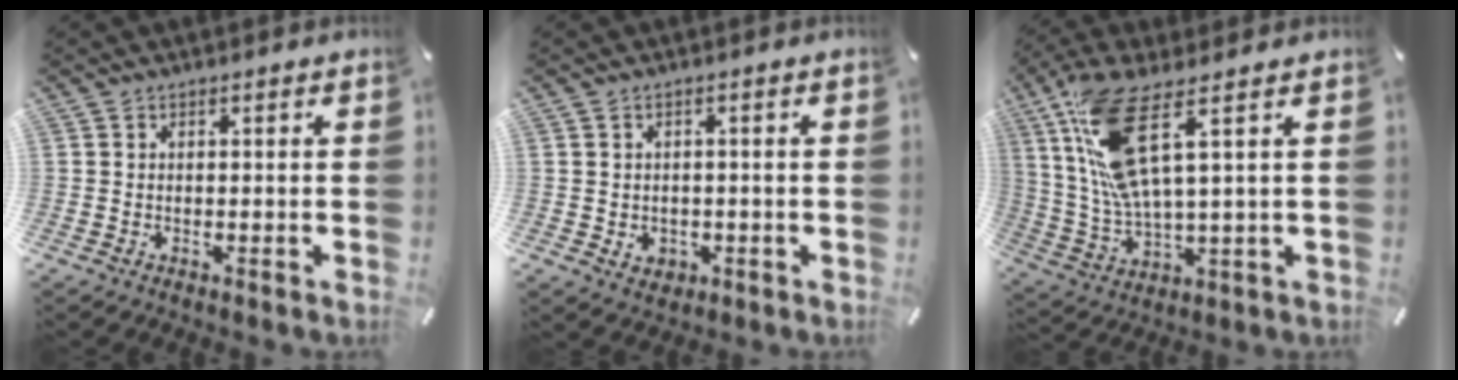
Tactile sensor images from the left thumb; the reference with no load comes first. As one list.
[{"total": 2.6, "force": [-0.4, 2.4, 1.0], "torque": [-0.012, 0.001, -0.009]}, {"total": 15.1, "force": [6.6, 5.5, 12.4], "torque": [-0.271, -0.021, 0.112]}]